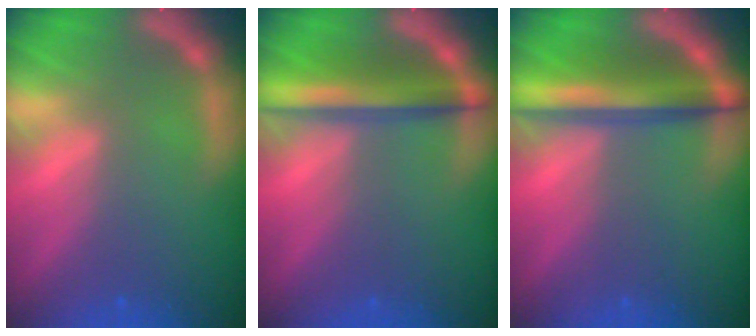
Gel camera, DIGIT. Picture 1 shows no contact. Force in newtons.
{"total": 5.5}
{"total": 6.5}